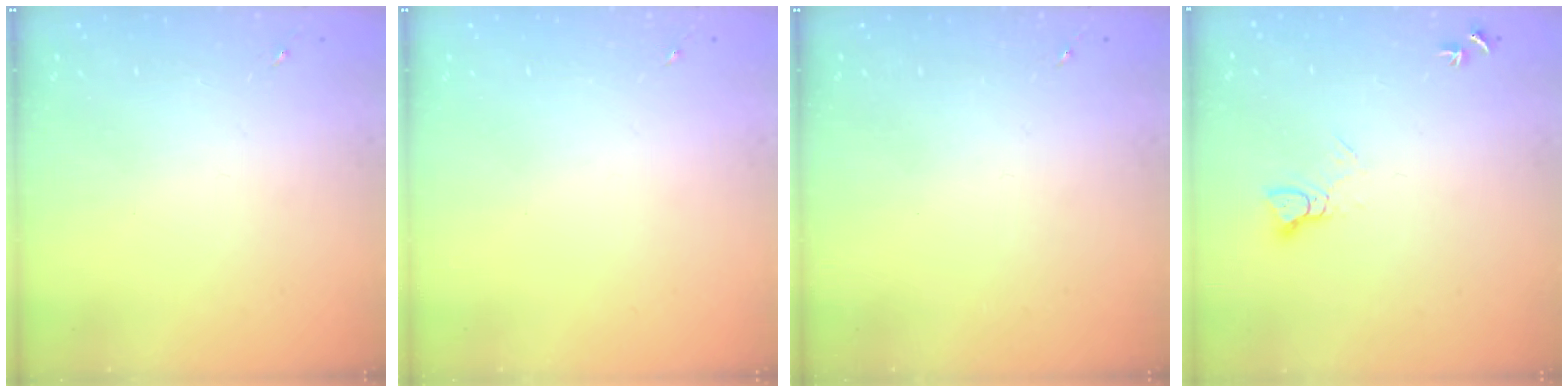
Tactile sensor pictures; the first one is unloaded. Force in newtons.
{"total": 0.0}
{"total": 0.0}
{"total": 4.1, "press": 4.1, "slide": 0.3}